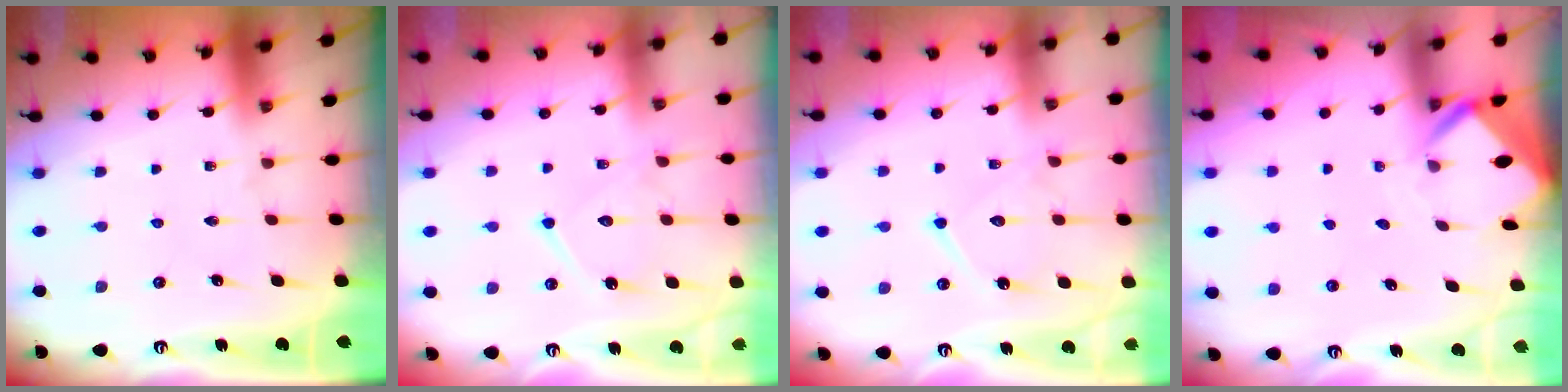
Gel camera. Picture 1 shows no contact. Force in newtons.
{"total": 12.8, "press": 12.7, "slide": 1.1}
{"total": 12.8, "press": 12.7, "slide": 1.1}
{"total": 2.6, "press": 2.6, "slide": 0.2}